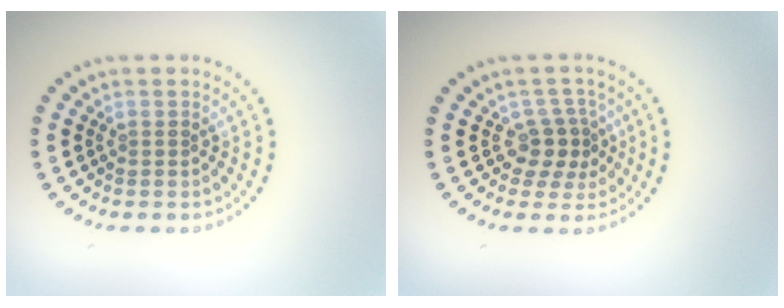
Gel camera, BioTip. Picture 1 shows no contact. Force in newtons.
{"total": 2.6, "press": 2.1, "slide": 1.6}